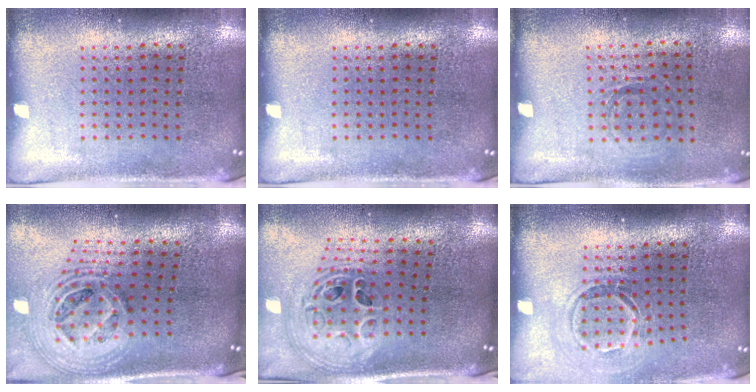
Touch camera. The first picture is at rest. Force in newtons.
{"total": 0.0}
{"total": 0.8, "press": 0.7, "slide": 0.3}
{"total": 2.3, "press": 1.7, "slide": 1.5}
{"total": 1.7, "press": 1.5, "slide": 0.9}
{"total": 1.6, "press": 1.1, "slide": 1.2}